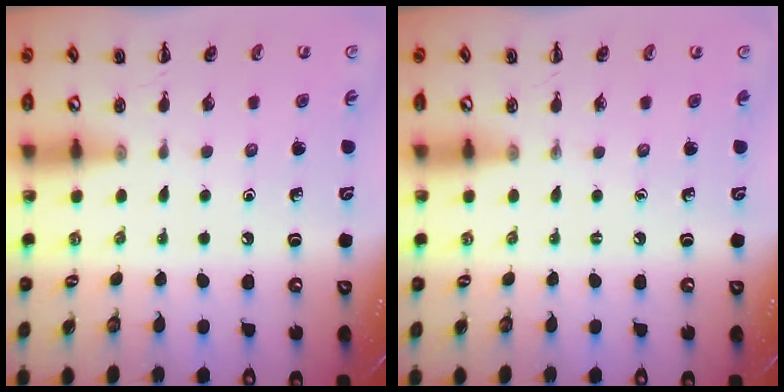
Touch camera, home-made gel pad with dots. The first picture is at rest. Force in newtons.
{"total": 0.0}